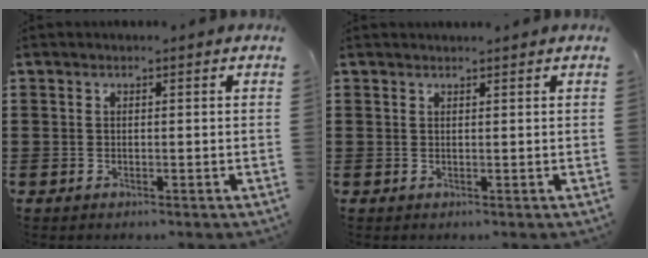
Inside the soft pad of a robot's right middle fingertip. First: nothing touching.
{"total": 0.7, "force": [0.7, 0.0, 0.0], "torque": [0.005, -0.004, 0.011]}